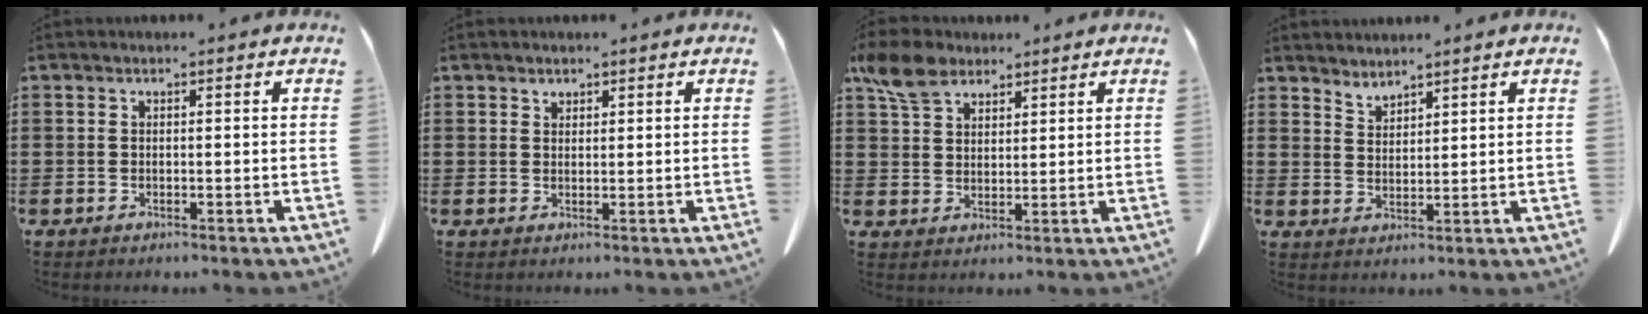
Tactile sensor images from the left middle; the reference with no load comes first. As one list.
[{"total": 1.2, "force": [1.1, 0.4, 0.1], "torque": [-0.005, -0.002, 0.023]}, {"total": 6.7, "force": [4.9, 3.7, 2.7], "torque": [-0.065, -0.003, 0.093]}, {"total": 2.7, "force": [2.6, 0.1, -0.2], "torque": [-0.004, -0.010, 0.052]}]